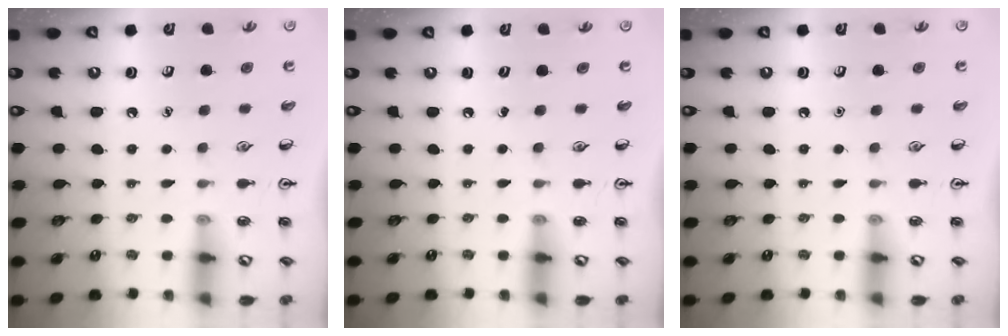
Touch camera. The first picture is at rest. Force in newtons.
{"total": 0.0}
{"total": 0.0}